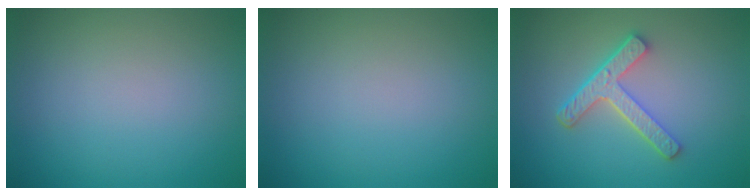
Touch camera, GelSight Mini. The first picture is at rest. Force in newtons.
{"total": 0.0}
{"total": 4.5, "press": 3.3, "slide": 3.0}